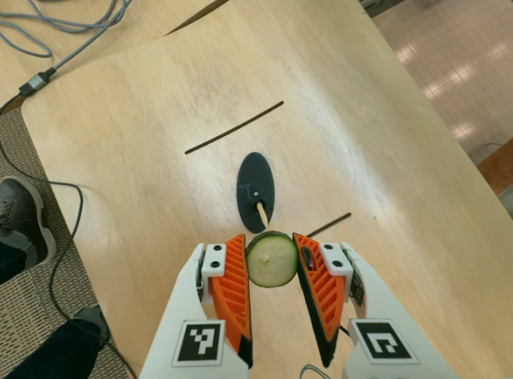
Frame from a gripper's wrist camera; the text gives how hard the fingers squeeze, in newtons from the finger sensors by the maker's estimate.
{"total": 8.7, "left": 8.7, "right": 8.8}